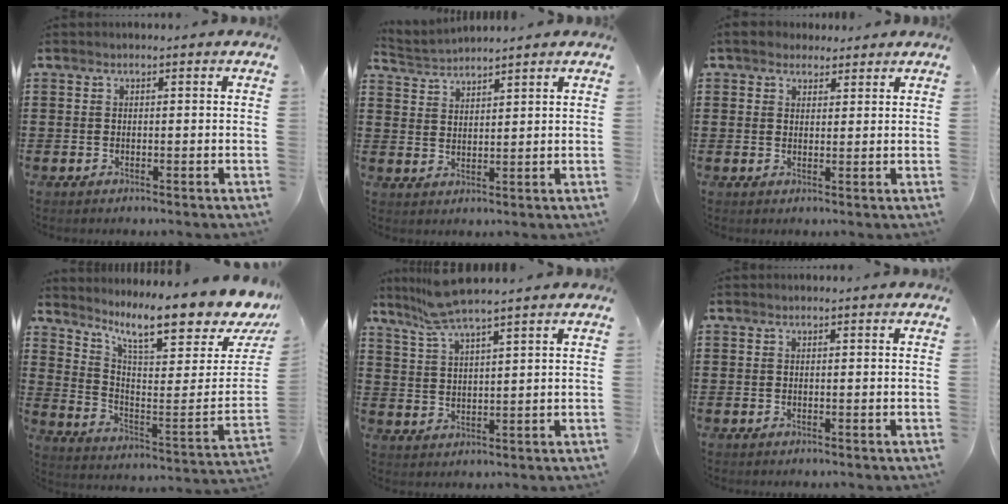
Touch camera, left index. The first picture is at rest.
{"total": 2.5, "force": [2.5, 0.0, -0.3], "torque": [-0.003, -0.008, 0.046]}
{"total": 3.6, "force": [3.0, 1.8, 0.7], "torque": [-0.026, 0.006, 0.056]}
{"total": 11.5, "force": [9.0, 1.3, 7.1], "torque": [-0.139, -0.075, 0.144]}
{"total": 7.1, "force": [5.9, 0.4, 3.8], "torque": [-0.091, -0.012, 0.111]}
{"total": 0.0}